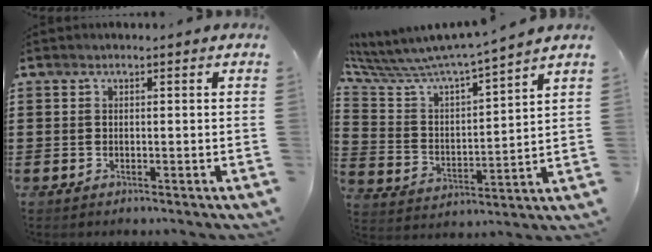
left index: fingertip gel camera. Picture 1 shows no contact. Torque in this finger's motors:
{"motor_torque": [1.34, 0.80, 0.32, 0.14]}